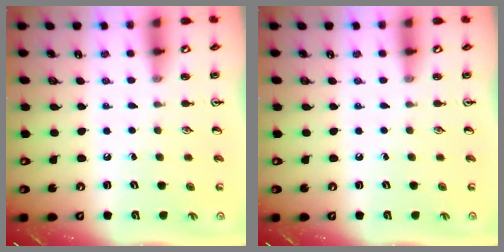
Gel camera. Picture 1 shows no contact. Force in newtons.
{"total": 0.0}